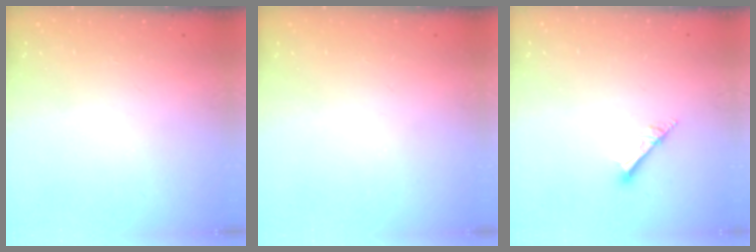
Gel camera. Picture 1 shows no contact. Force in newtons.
{"total": 0.0}
{"total": 2.0, "press": 2.0, "slide": 0.1}